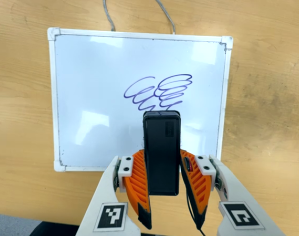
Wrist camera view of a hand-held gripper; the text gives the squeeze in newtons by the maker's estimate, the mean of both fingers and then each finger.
{"total": 4.2, "left": 3.0, "right": 5.5}